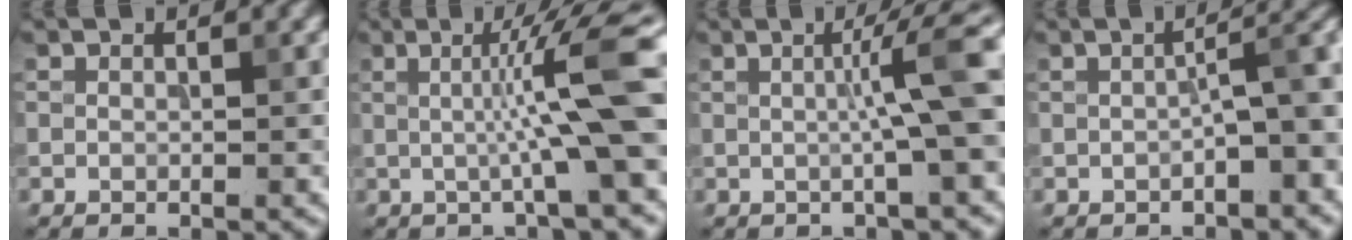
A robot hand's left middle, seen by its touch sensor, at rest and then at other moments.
{"total": 8.2, "force": [0.6, 1.0, 8.1], "torque": [-0.117, 0.006, 0.006]}
{"total": 5.7, "force": [0.5, 0.6, 5.7], "torque": [-0.082, 0.008, 0.003]}
{"total": 4.6, "force": [-0.7, 1.2, 4.4], "torque": [-0.060, 0.013, -0.012]}